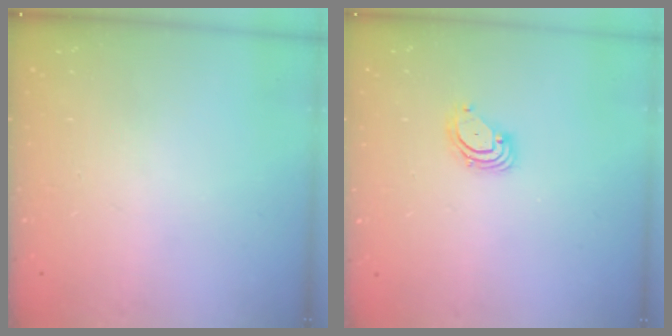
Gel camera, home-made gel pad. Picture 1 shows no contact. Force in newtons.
{"total": 3.6, "press": 3.6, "slide": 0.3}